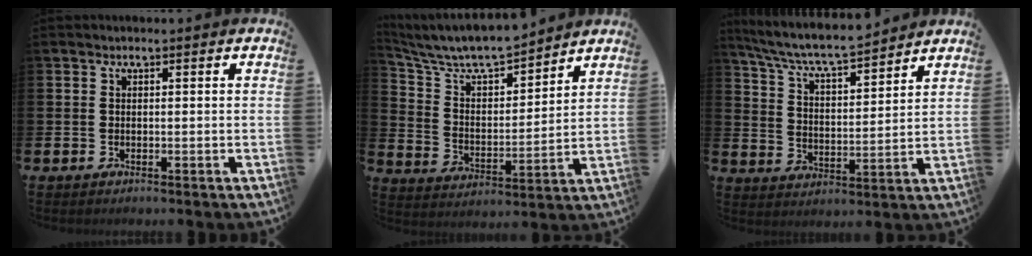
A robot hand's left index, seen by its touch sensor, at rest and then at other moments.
{"total": 8.2, "force": [7.8, 1.4, 2.2], "torque": [-0.084, -0.056, 0.136]}
{"total": 7.1, "force": [6.7, 0.7, 2.2], "torque": [-0.076, -0.046, 0.116]}